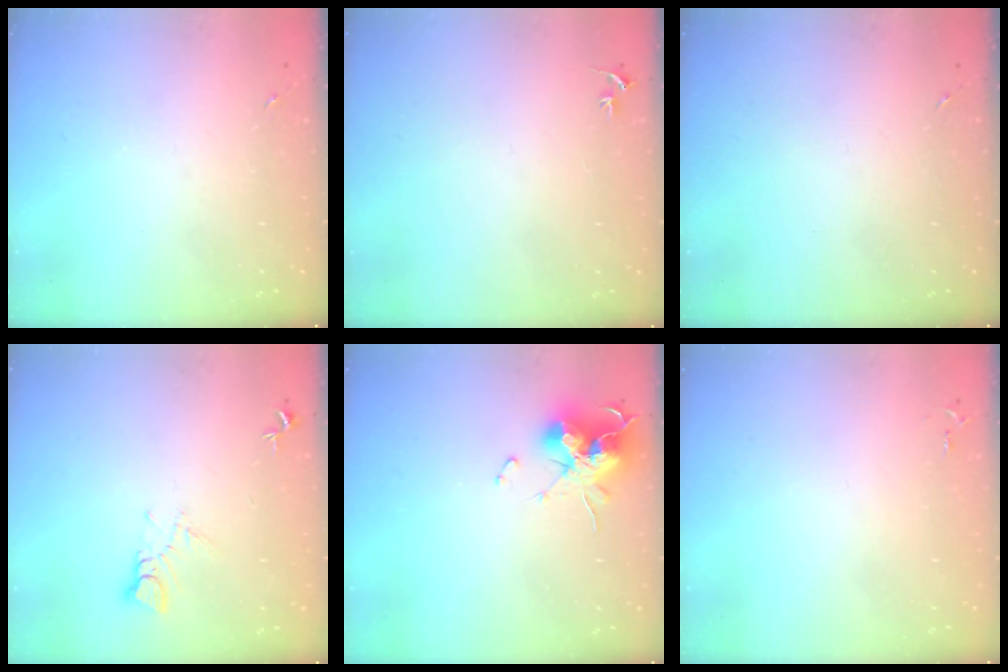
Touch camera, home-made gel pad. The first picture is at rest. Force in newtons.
{"total": 2.3, "press": 2.3, "slide": 0.2}
{"total": 0.0}
{"total": 5.2, "press": 5.2, "slide": 0.3}
{"total": 14.9, "press": 14.9, "slide": 0.9}
{"total": 2.8, "press": 2.8, "slide": 0.4}